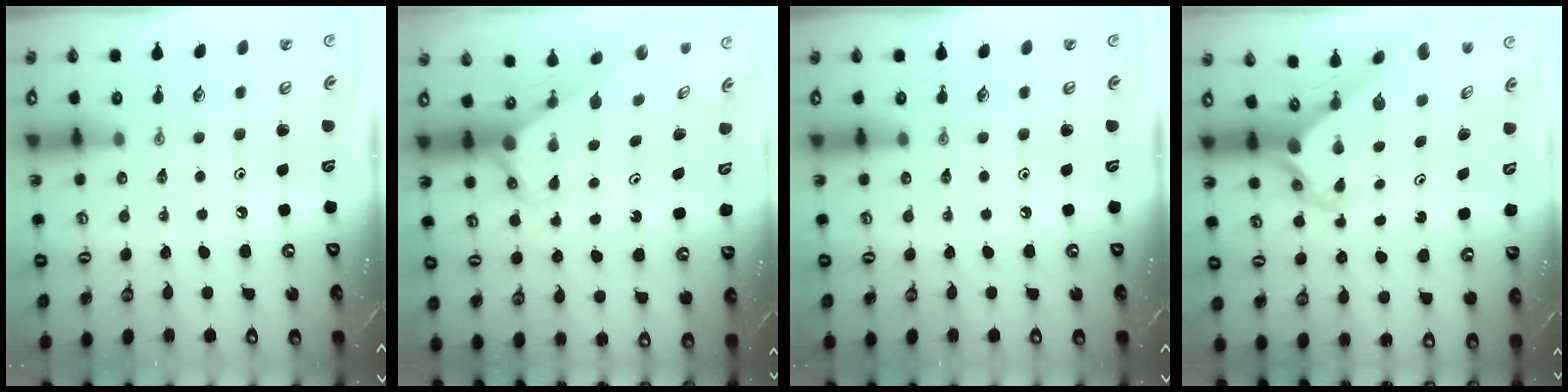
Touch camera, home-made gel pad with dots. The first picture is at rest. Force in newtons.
{"total": 2.6, "press": 2.6, "slide": 0.0}
{"total": 0.0}
{"total": 2.8, "press": 2.8, "slide": 0.3}